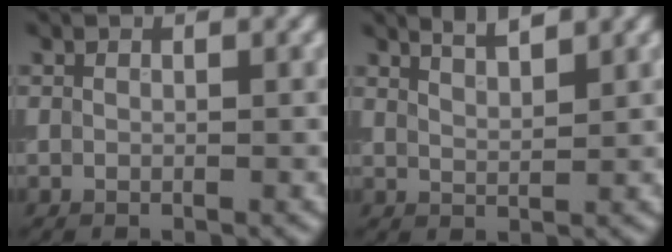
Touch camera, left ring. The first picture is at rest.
{"total": 3.1, "force": [2.5, 0.8, 1.6], "torque": [0.000, 0.015, 0.021]}